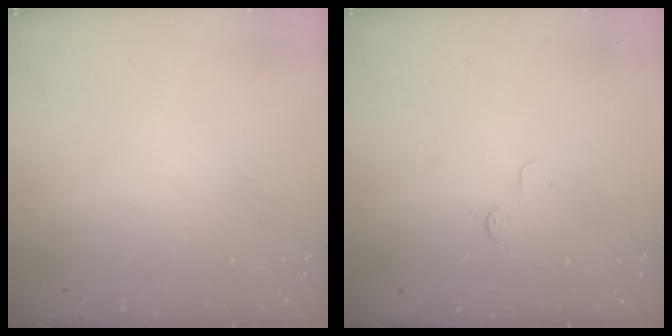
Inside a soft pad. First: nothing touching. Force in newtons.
{"total": 2.6, "press": 2.6, "slide": 0.3}